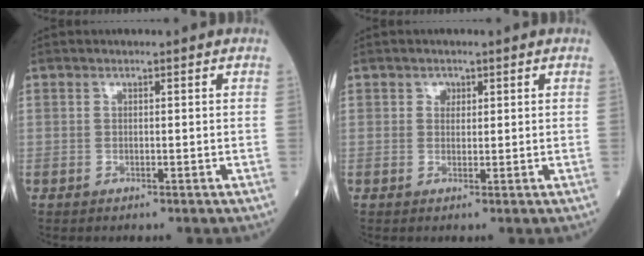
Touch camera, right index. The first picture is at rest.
{"total": 0.9, "force": [0.4, 0.8, 0.3], "torque": [-0.004, -0.001, 0.005]}